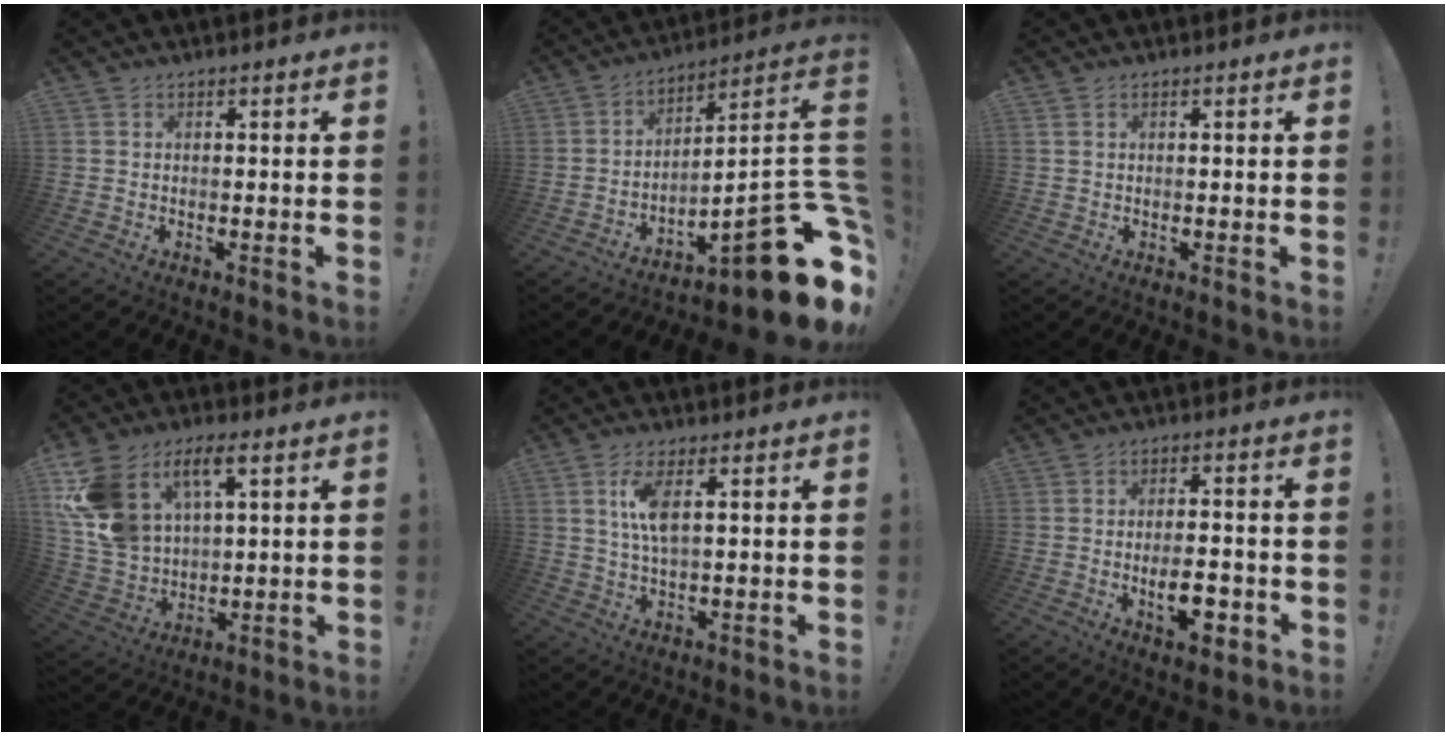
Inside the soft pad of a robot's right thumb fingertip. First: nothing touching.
{"total": 18.7, "force": [-9.4, 4.0, 15.7], "torque": [-0.180, 0.023, -0.152]}
{"total": 0.8, "force": [0.5, 0.5, 0.4], "torque": [-0.012, 0.003, 0.010]}
{"total": 15.0, "force": [7.1, 9.5, 9.3], "torque": [-0.195, -0.032, 0.132]}
{"total": 7.5, "force": [2.4, 2.3, 6.8], "torque": [-0.124, -0.011, 0.038]}
{"total": 8.9, "force": [-2.9, 3.8, 7.4], "torque": [-0.109, 0.006, -0.048]}